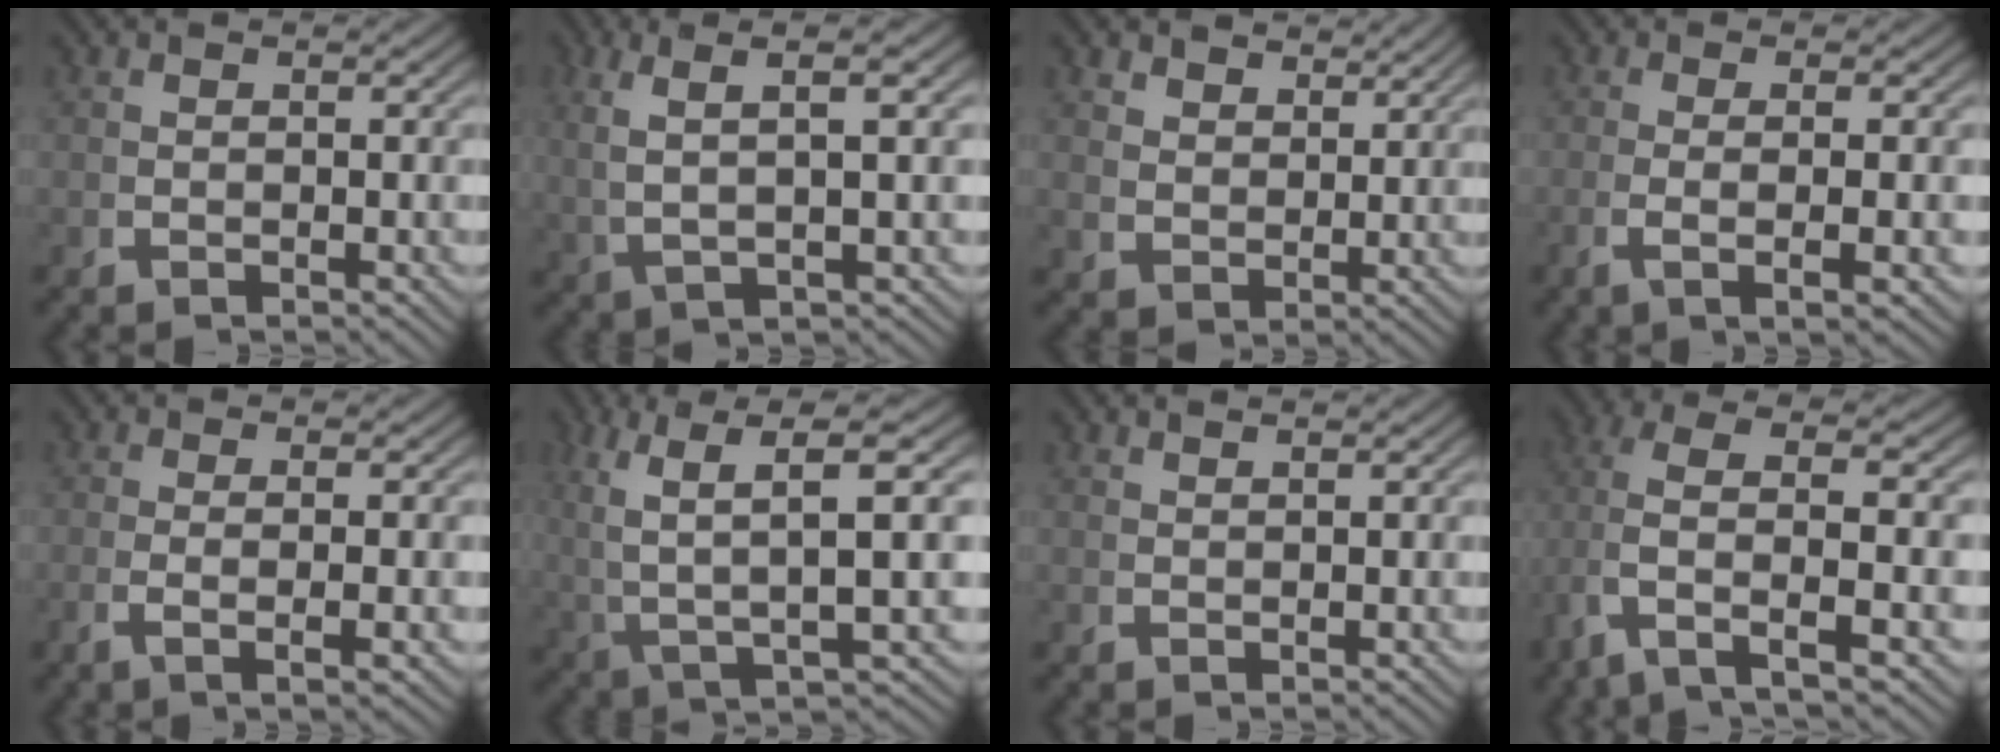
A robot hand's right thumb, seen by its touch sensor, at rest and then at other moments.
{"total": 7.0, "force": [3.2, 2.1, 5.9], "torque": [-0.101, 0.024, 0.052]}
{"total": 3.5, "force": [3.1, 1.4, 1.1], "torque": [-0.017, -0.002, 0.064]}
{"total": 3.0, "force": [-0.3, 0.4, 3.0], "torque": [-0.064, -0.001, -0.002]}
{"total": 2.5, "force": [-0.2, 0.3, 2.4], "torque": [-0.054, -0.001, -0.001]}
{"total": 8.8, "force": [1.4, 3.7, 7.8], "torque": [-0.144, -0.003, 0.031]}
{"total": 1.4, "force": [1.3, -0.5, 0.1], "torque": [0.003, 0.004, 0.028]}
{"total": 6.5, "force": [-0.2, 2.5, 6.0], "torque": [-0.152, -0.021, 0.016]}